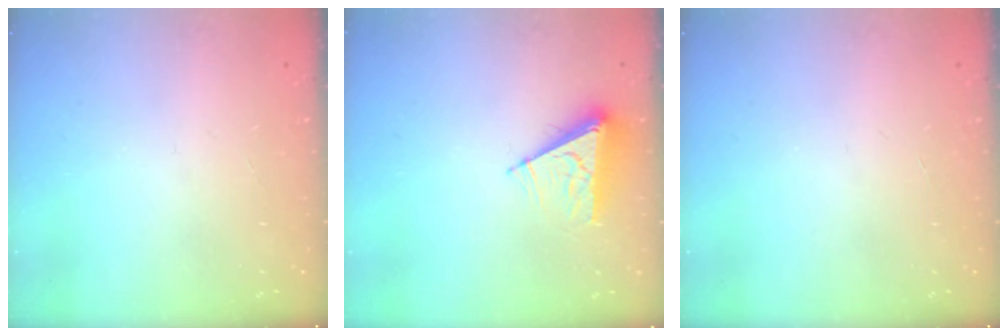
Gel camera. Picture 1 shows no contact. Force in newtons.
{"total": 7.9, "press": 7.9, "slide": 0.3}
{"total": 0.0}